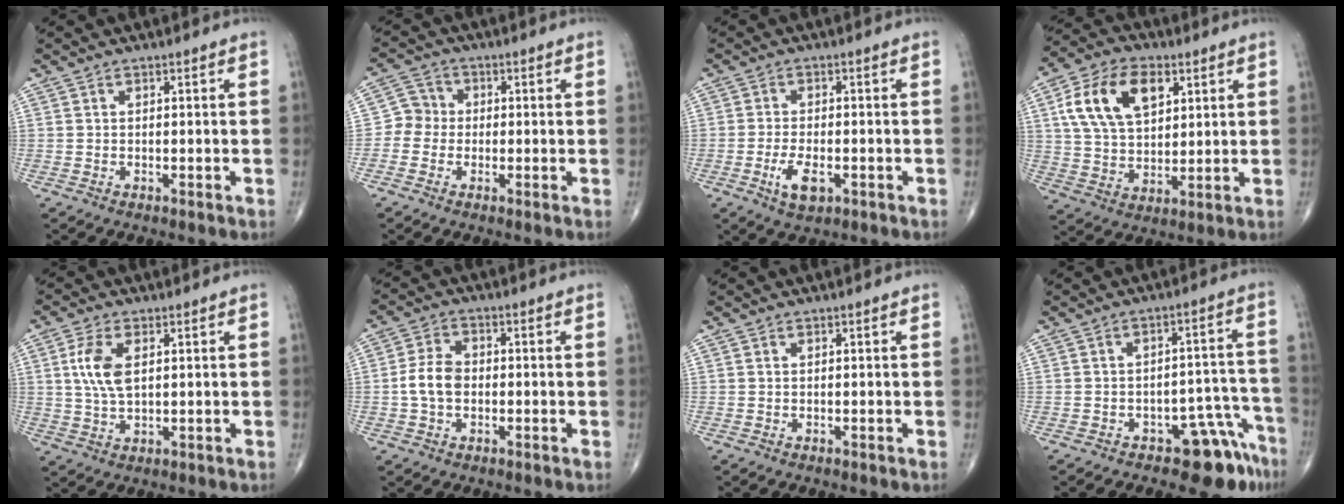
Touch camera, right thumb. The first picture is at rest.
{"total": 4.3, "force": [-0.7, 4.1, 1.1], "torque": [0.007, 0.013, -0.028]}
{"total": 5.4, "force": [-2.0, 2.6, 4.3], "torque": [-0.080, 0.001, -0.031]}
{"total": 15.6, "force": [5.6, 9.5, 11.1], "torque": [-0.185, -0.005, 0.106]}
{"total": 7.2, "force": [1.7, 3.6, 6.0], "torque": [-0.129, -0.004, 0.035]}
{"total": 6.2, "force": [-0.6, 4.3, 4.4], "torque": [-0.083, 0.016, -0.016]}
{"total": 0.0}
{"total": 8.5, "force": [-5.9, 4.0, 4.6], "torque": [-0.017, 0.068, -0.076]}